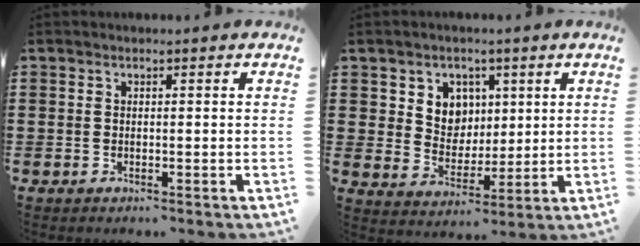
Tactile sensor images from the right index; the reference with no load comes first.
{"total": 5.8, "force": [2.4, 5.1, 1.3], "torque": [-0.046, 0.006, 0.041]}